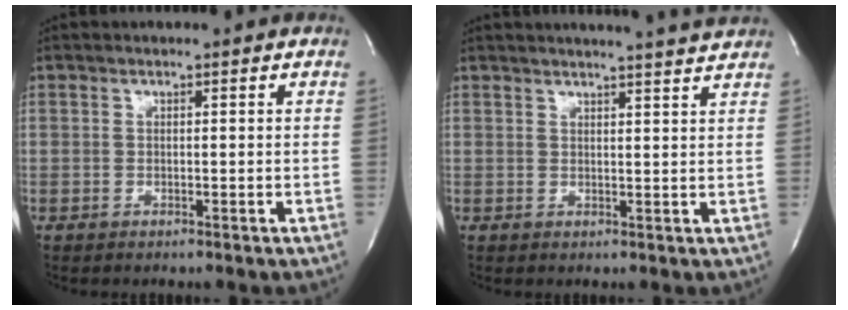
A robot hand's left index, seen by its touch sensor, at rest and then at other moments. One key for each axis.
{"total": 9.2, "fx": 8.7, "fy": -0.8, "fz": 2.8, "tx": -0.043, "ty": -0.003, "tz": 0.096}